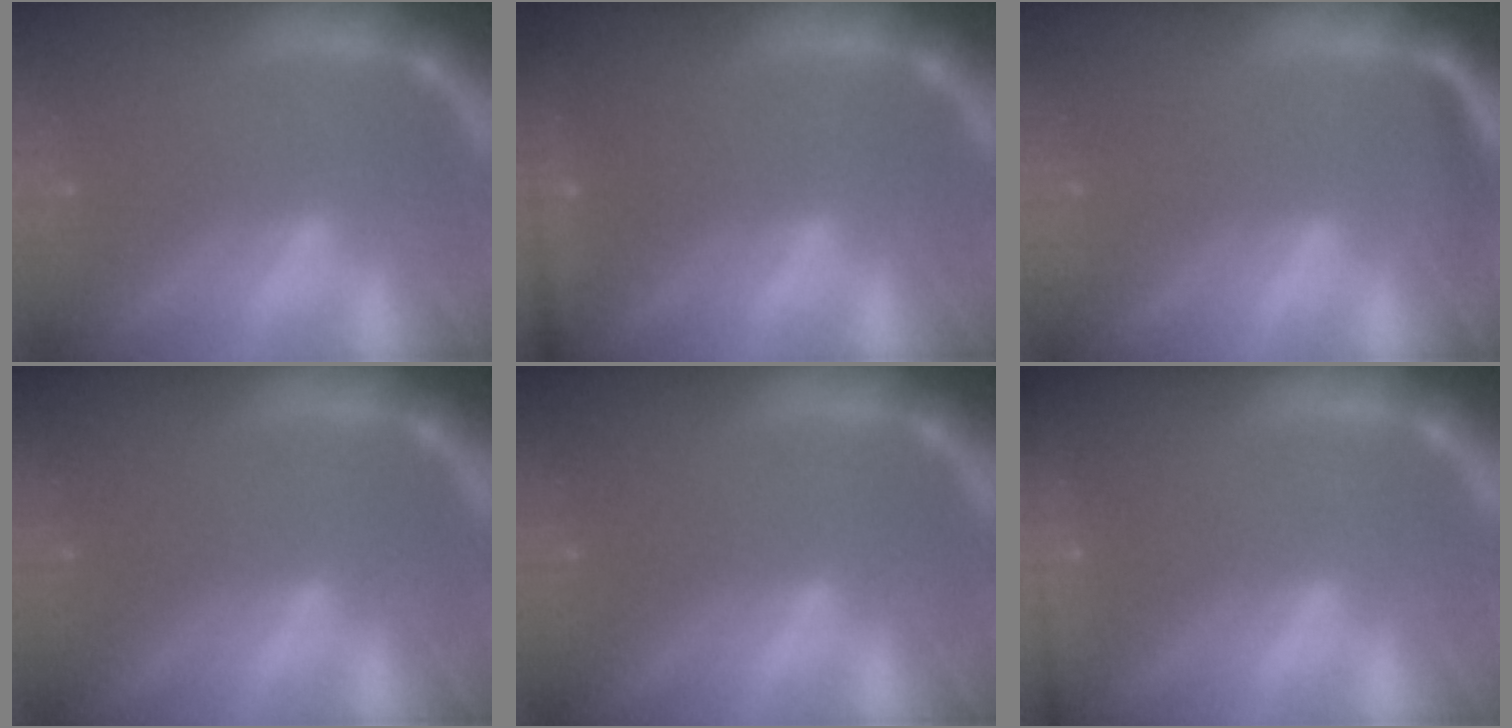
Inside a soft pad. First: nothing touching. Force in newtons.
{"total": 3.0}
{"total": 2.5}
{"total": 0.0}
{"total": 0.0}
{"total": 5.0}